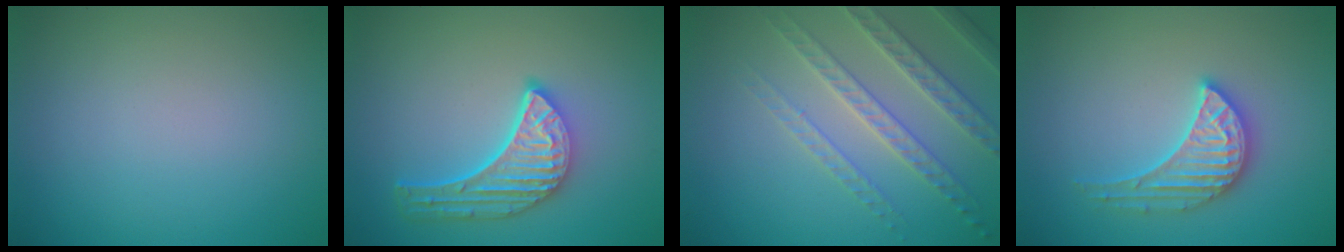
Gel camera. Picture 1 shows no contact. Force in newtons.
{"total": 5.1, "press": 3.8, "slide": 3.3}
{"total": 3.9, "press": 3.7, "slide": 1.1}
{"total": 3.9, "press": 3.9, "slide": 0.5}